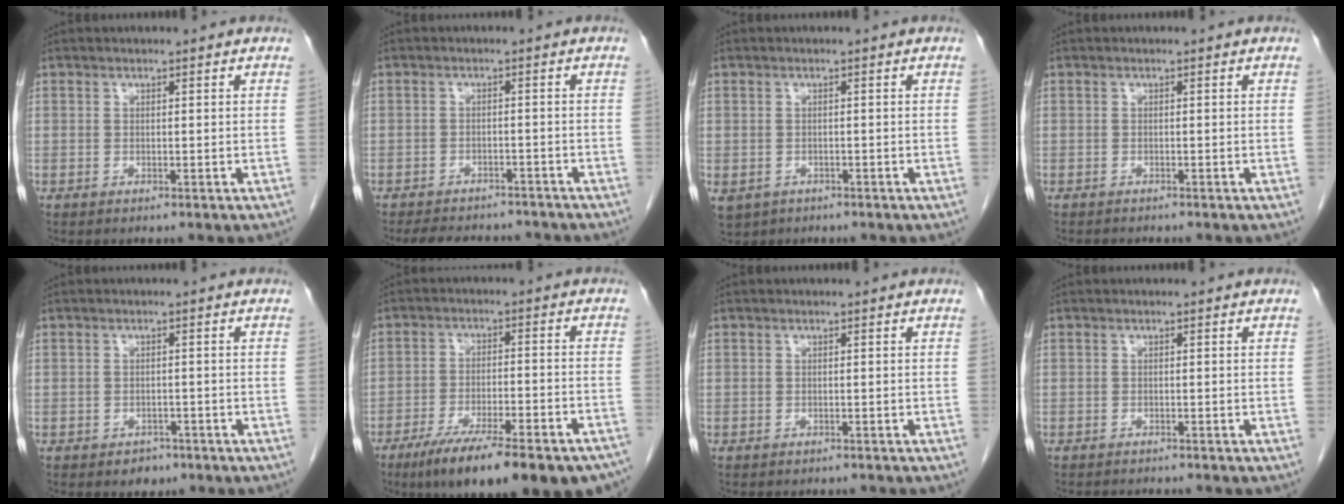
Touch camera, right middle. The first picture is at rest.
{"total": 11.1, "force": [-9.9, 3.6, 3.5], "torque": [-0.061, 0.006, -0.123]}
{"total": 7.2, "force": [-3.7, 5.6, 2.6], "torque": [-0.070, -0.006, -0.049]}
{"total": 1.5, "force": [-1.5, 0.2, 0.4], "torque": [-0.010, -0.004, -0.020]}
{"total": 2.3, "force": [-1.5, 1.6, 0.8], "torque": [-0.011, 0.004, -0.015]}
{"total": 22.2, "force": [-17.1, 4.1, 13.5], "torque": [-0.144, -0.007, -0.242]}
{"total": 2.4, "force": [-2.2, 0.8, 0.6], "torque": [-0.013, -0.003, -0.026]}
{"total": 2.7, "force": [-2.6, 0.4, 0.6], "torque": [-0.007, -0.006, -0.035]}